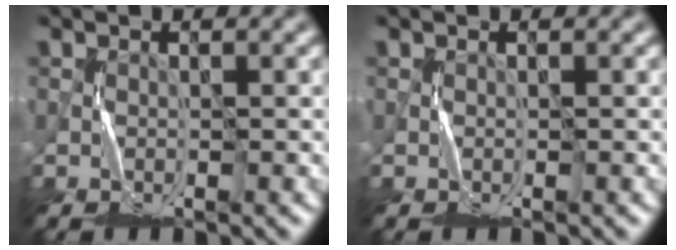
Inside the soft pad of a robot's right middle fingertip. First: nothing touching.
{"total": 0.0}